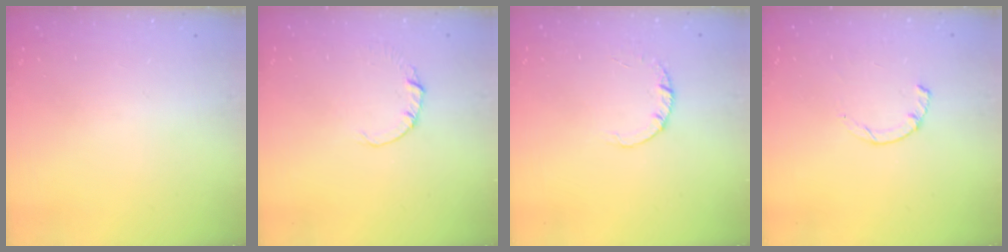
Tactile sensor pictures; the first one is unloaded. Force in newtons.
{"total": 0.5, "press": 0.5, "slide": 0.1}
{"total": 1.8, "press": 1.8, "slide": 0.1}
{"total": 2.3, "press": 2.3, "slide": 0.4}